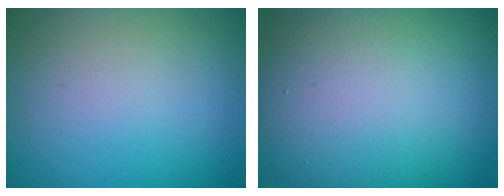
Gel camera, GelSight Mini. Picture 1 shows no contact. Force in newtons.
{"total": 14.3, "press": 14.3, "slide": 0.6}